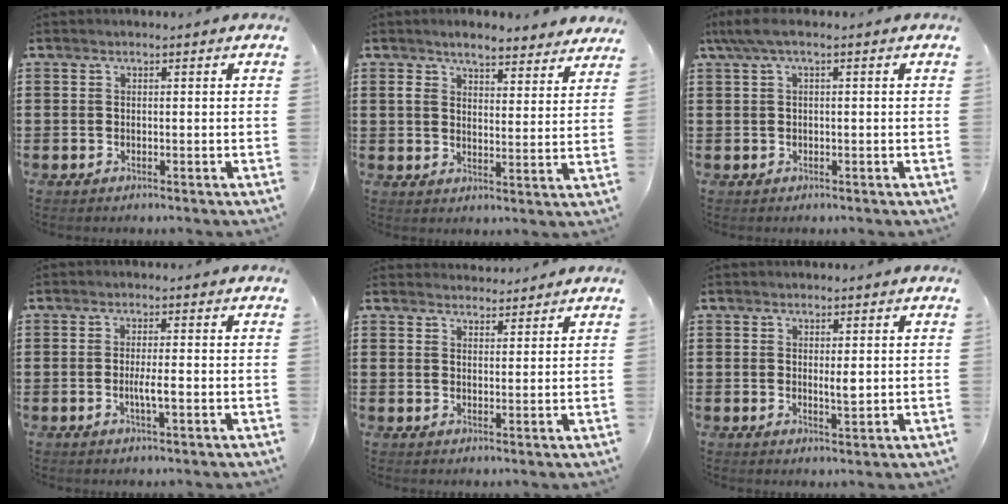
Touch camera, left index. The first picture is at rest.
{"total": 4.8, "force": [4.3, 1.0, 1.8], "torque": [-0.054, -0.011, 0.075]}
{"total": 2.6, "force": [-0.1, 0.5, 2.5], "torque": [-0.052, -0.004, -0.004]}
{"total": 2.7, "force": [-0.7, 0.2, 2.7], "torque": [-0.054, -0.005, -0.015]}
{"total": 2.6, "force": [2.5, 0.5, -0.2], "torque": [-0.003, -0.005, 0.048]}
{"total": 2.4, "force": [0.3, 0.6, 2.3], "torque": [-0.036, -0.004, 0.003]}